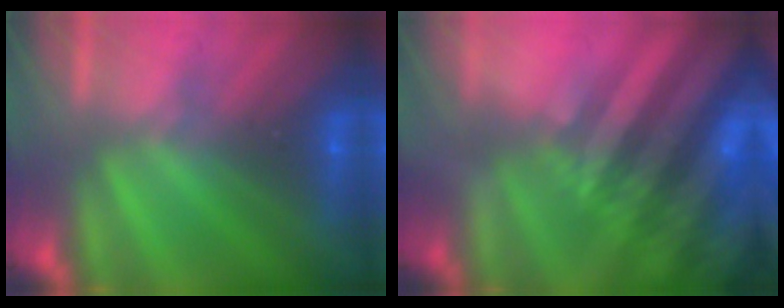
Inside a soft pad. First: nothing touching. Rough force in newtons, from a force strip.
{"total": 9.4}